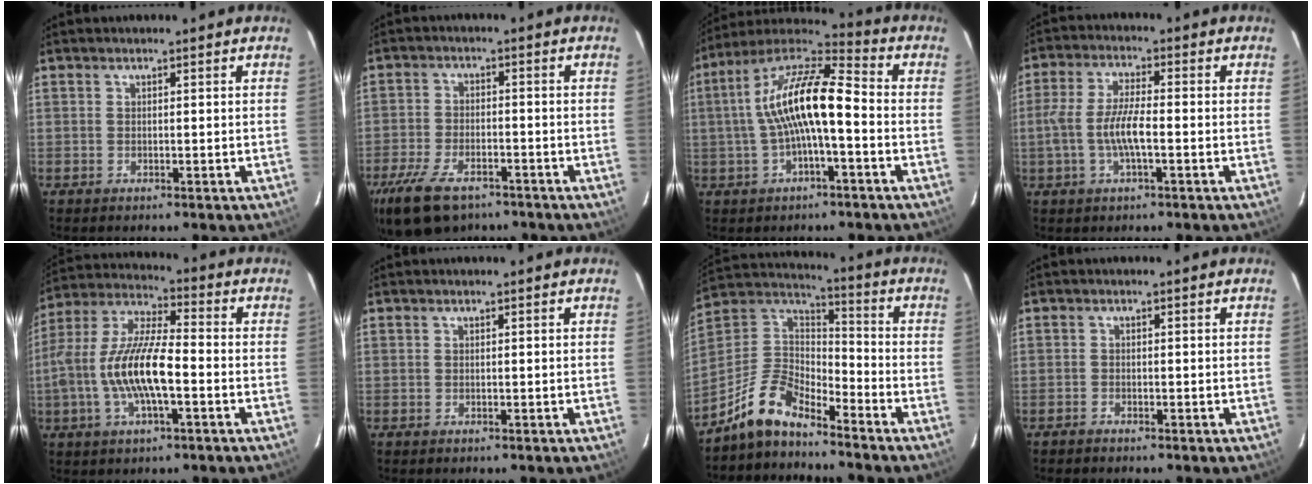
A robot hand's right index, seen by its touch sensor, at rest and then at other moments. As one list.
[{"total": 14.2, "force": [-9.5, 6.9, 7.9], "torque": [-0.195, -0.029, -0.167]}, {"total": 14.0, "force": [-1.3, 3.7, 13.4], "torque": [-0.249, 0.023, -0.028]}, {"total": 7.7, "force": [-1.8, 1.9, 7.3], "torque": [-0.149, 0.002, -0.035]}, {"total": 15.1, "force": [-3.6, 4.6, 13.9], "torque": [-0.282, 0.001, -0.070]}, {"total": 0.0}, {"total": 11.7, "force": [-9.5, 3.9, 5.5], "torque": [-0.132, 0.024, -0.195]}, {"total": 0.9, "force": [-0.9, 0.2, 0.0], "torque": [-0.008, 0.002, -0.018]}]